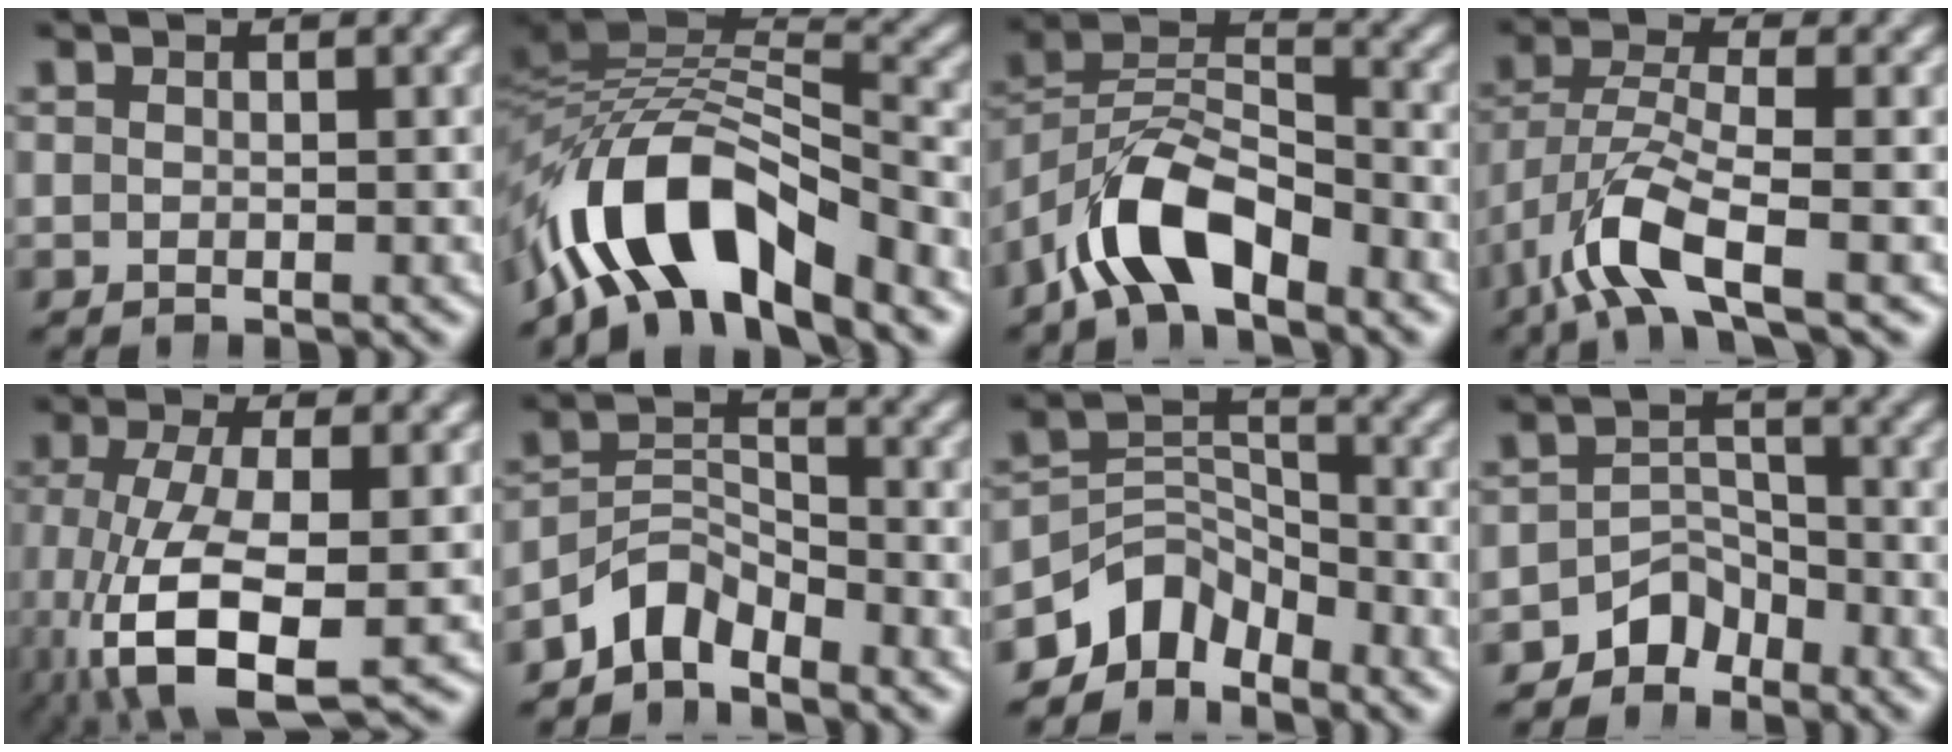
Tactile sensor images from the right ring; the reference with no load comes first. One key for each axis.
{"total": 11.5, "fx": -3.5, "fy": 7.5, "fz": 8.0, "tx": -0.168, "ty": -0.037, "tz": -0.045}
{"total": 7.7, "fx": -2.7, "fy": 5.3, "fz": 4.9, "tx": -0.102, "ty": -0.021, "tz": -0.043}
{"total": 5.0, "fx": -1.5, "fy": 2.5, "fz": 4.1, "tx": -0.112, "ty": -0.033, "tz": -0.009}
{"total": 8.9, "fx": -2.4, "fy": 4.4, "fz": 7.3, "tx": -0.173, "ty": -0.053, "tz": -0.001}
{"total": 5.9, "fx": -3.8, "fy": 3.9, "fz": 2.4, "tx": -0.042, "ty": -0.012, "tz": -0.070}
{"total": 8.9, "fx": -4.6, "fy": 6.6, "fz": 3.9, "tx": -0.065, "ty": -0.021, "tz": -0.079}
{"total": 5.0, "fx": -3.4, "fy": 3.3, "fz": 1.6, "tx": -0.026, "ty": -0.014, "tz": -0.060}